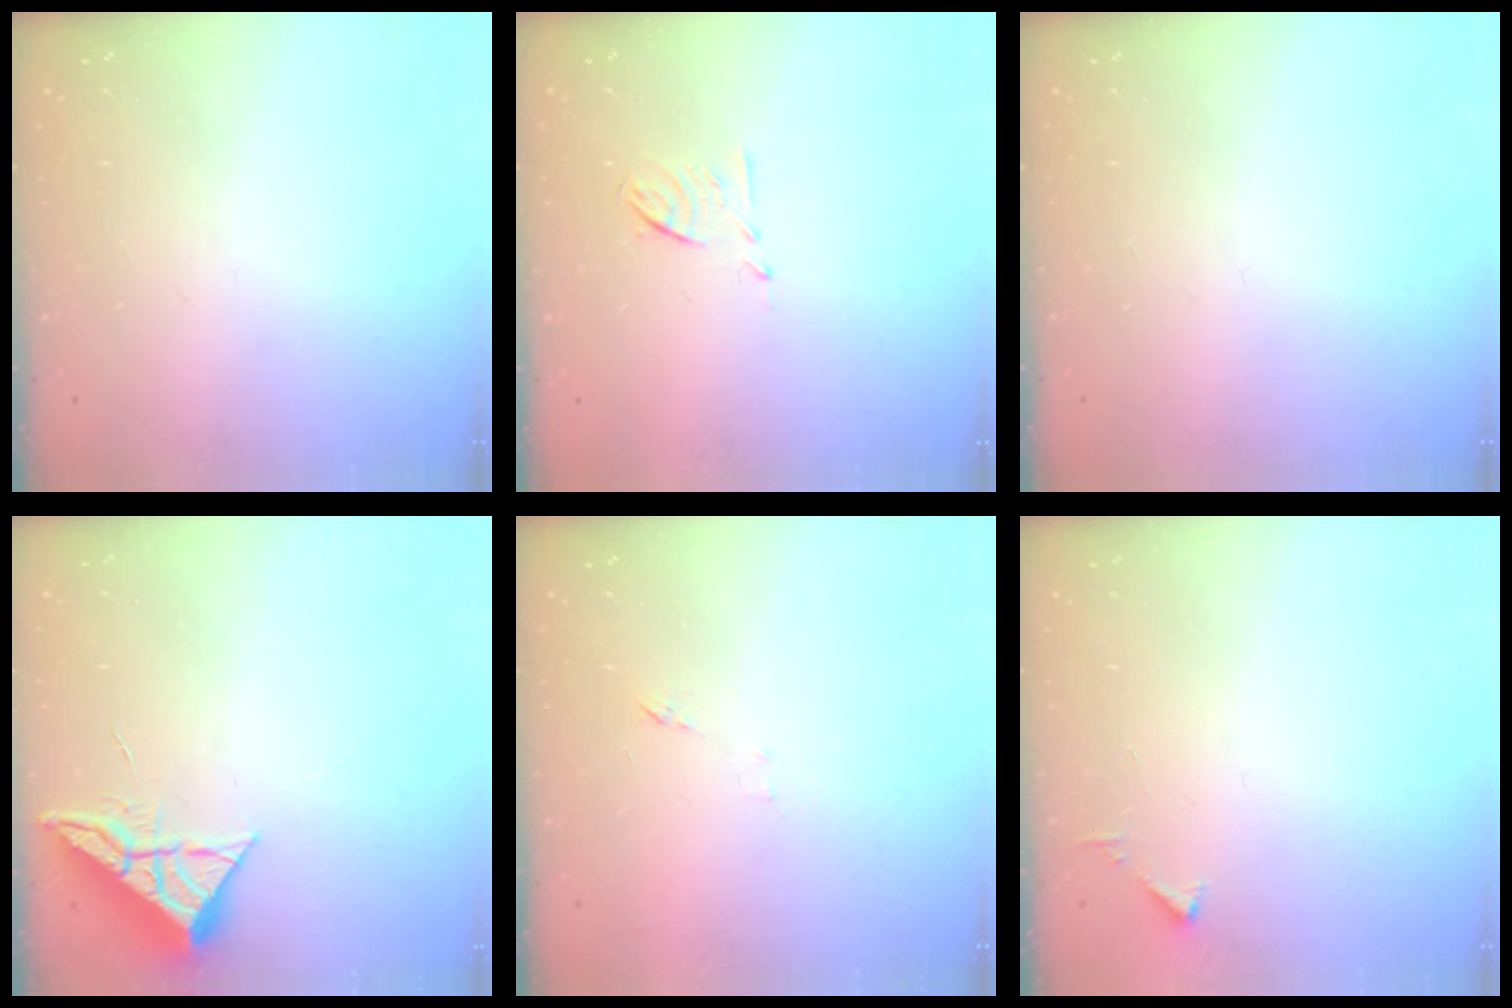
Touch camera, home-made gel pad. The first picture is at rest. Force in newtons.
{"total": 6.6, "press": 6.5, "slide": 1.1}
{"total": 0.0}
{"total": 6.6, "press": 6.6, "slide": 0.3}
{"total": 6.0, "press": 6.0, "slide": 0.5}
{"total": 3.3, "press": 3.2, "slide": 0.4}